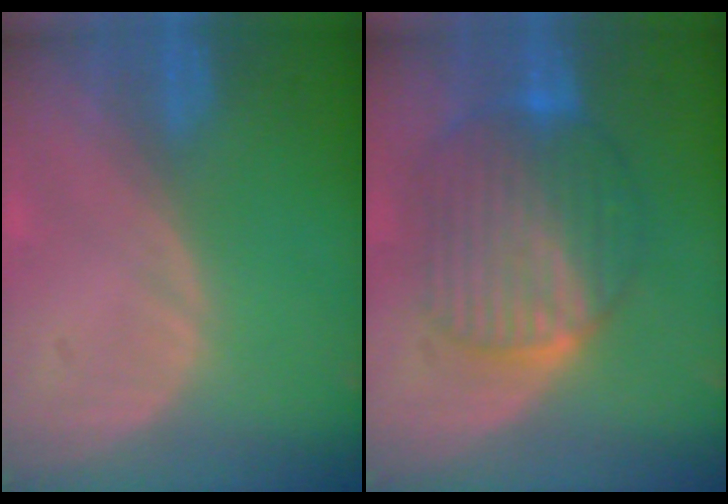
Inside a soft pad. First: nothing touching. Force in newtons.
{"total": 10.1, "press": 10.0, "slide": 0.9}